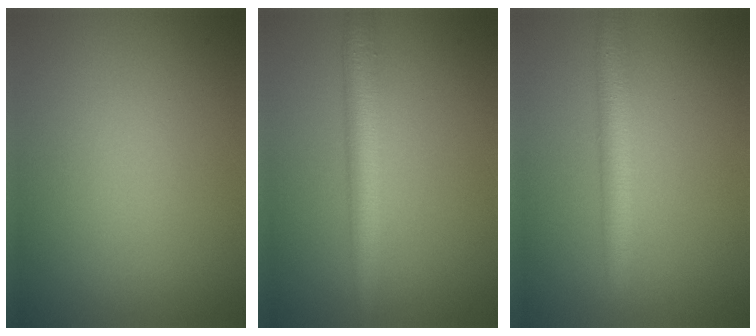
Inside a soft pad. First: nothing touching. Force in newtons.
{"total": 4.2, "press": 4.2, "slide": 0.1}
{"total": 3.4, "press": 3.4, "slide": 0.1}